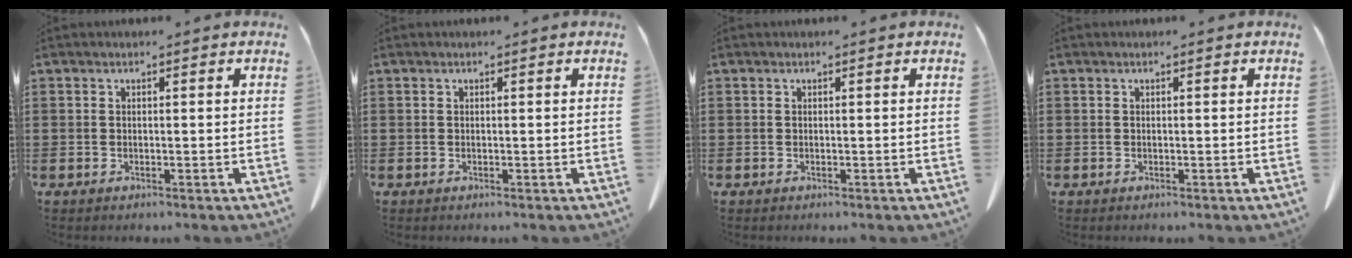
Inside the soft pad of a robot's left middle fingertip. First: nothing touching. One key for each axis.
{"total": 0.0}
{"total": 0.0}
{"total": 0.0}